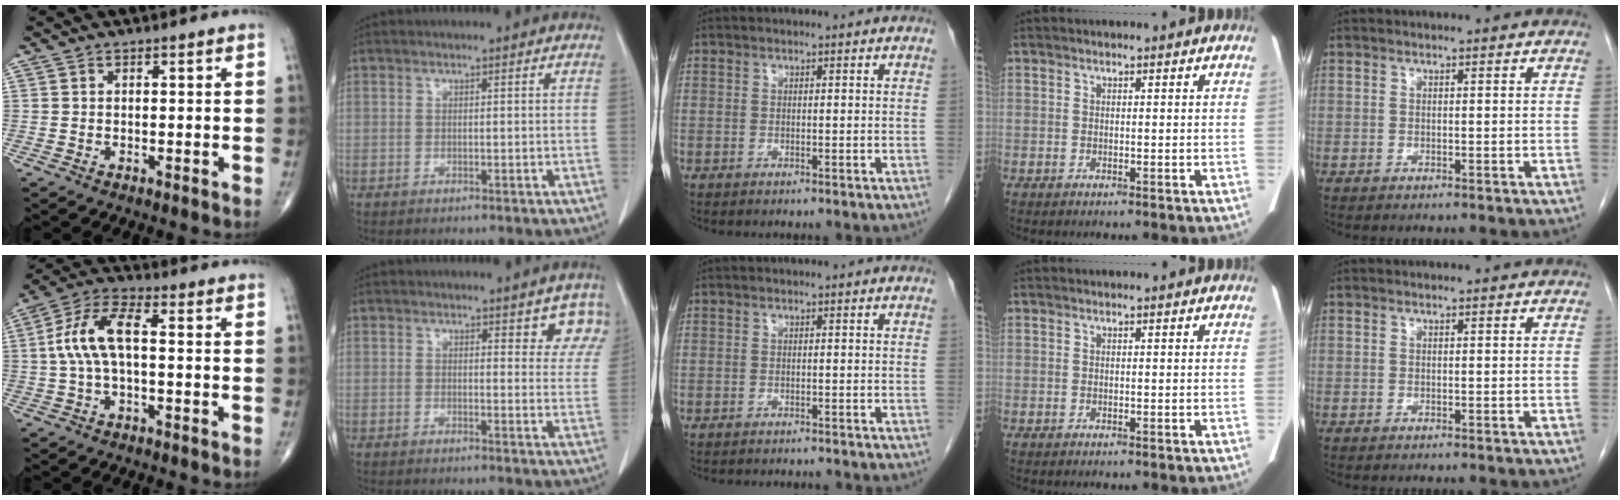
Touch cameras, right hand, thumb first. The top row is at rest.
{"thumb": {"total": 9.8, "force": [0.2, 4.1, 8.9], "torque": [-0.197, 0.034, 0.000]}, "index": {"total": 5.3, "force": [3.8, 2.2, 2.9], "torque": [-0.010, -0.006, 0.030]}, "middle": {"total": 5.9, "force": [-5.5, 1.1, 1.7], "torque": [-0.014, -0.004, -0.064]}}